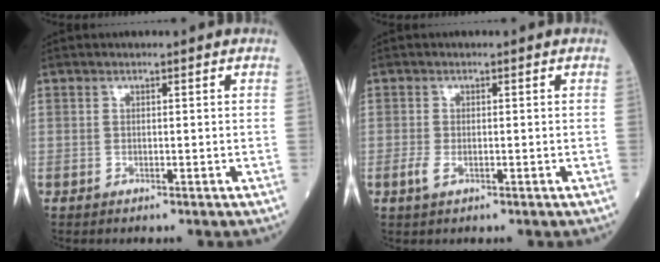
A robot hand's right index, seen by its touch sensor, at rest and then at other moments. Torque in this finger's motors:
{"motor_torque": [0.15, -0.03, 0.01, 0.01]}